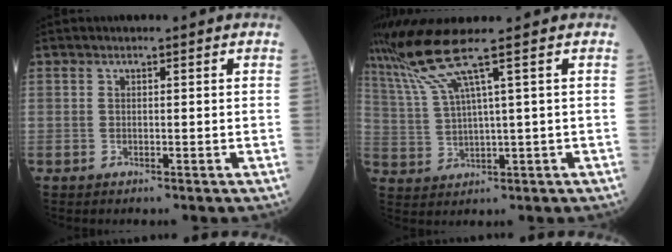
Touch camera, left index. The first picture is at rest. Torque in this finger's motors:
{"motor_torque": [0.04, -0.29, 0.75, 0.21]}